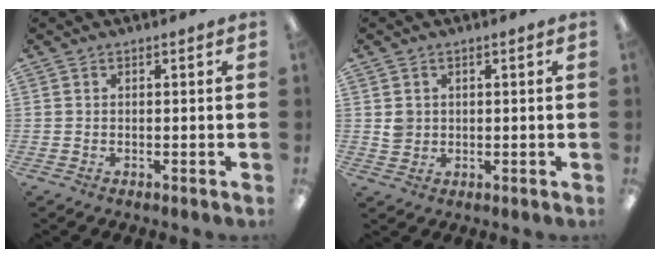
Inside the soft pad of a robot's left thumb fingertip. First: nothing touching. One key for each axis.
{"total": 2.7, "fx": 0.8, "fy": 2.5, "fz": 0.8, "tx": -0.011, "ty": 0.001, "tz": 0.012}